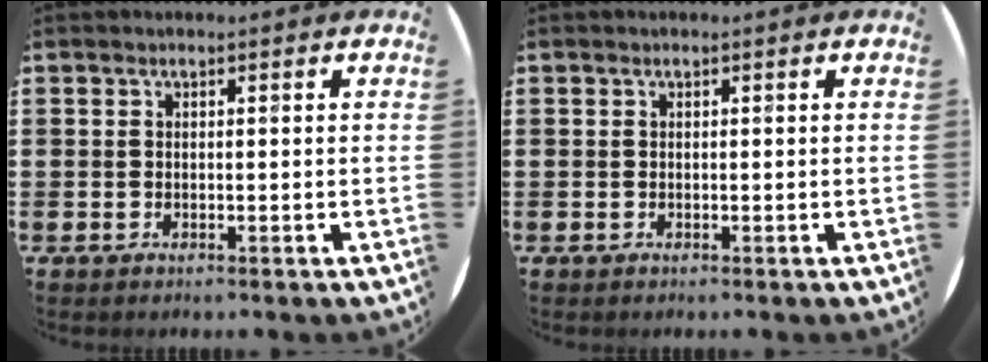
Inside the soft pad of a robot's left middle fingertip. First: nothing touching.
{"total": 0.0}